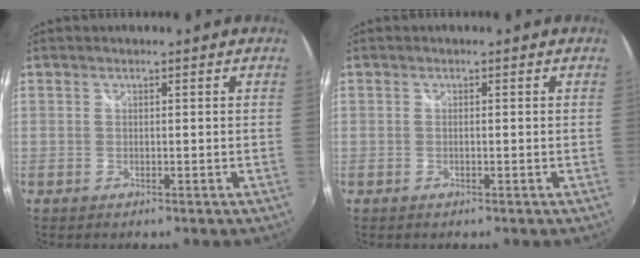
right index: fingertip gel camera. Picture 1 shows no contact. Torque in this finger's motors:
{"motor_torque": [0.02, -0.06, 0.02, 0.00]}